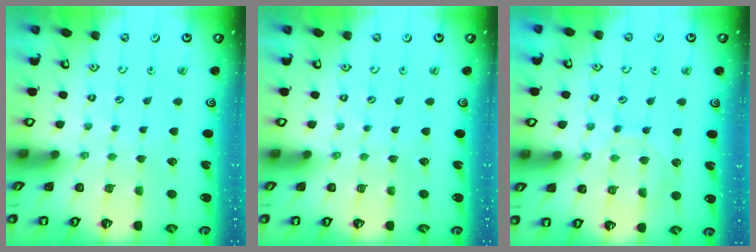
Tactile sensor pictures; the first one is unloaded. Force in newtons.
{"total": 0.0}
{"total": 9.2, "press": 9.2, "slide": 0.7}